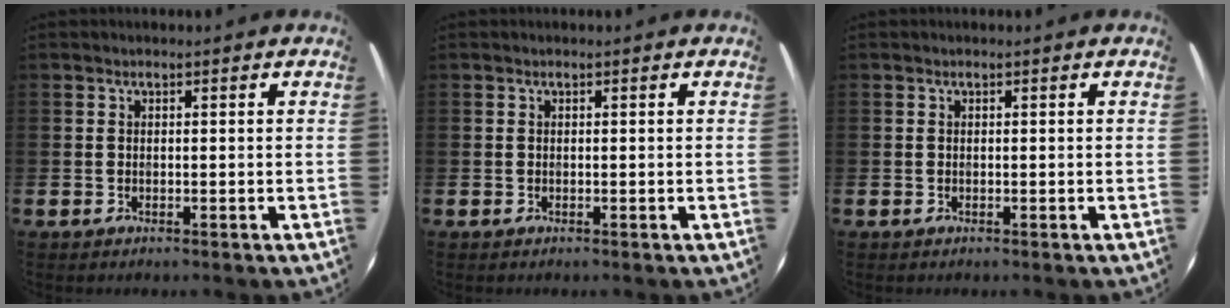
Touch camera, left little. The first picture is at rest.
{"total": 0.0}
{"total": 0.0}